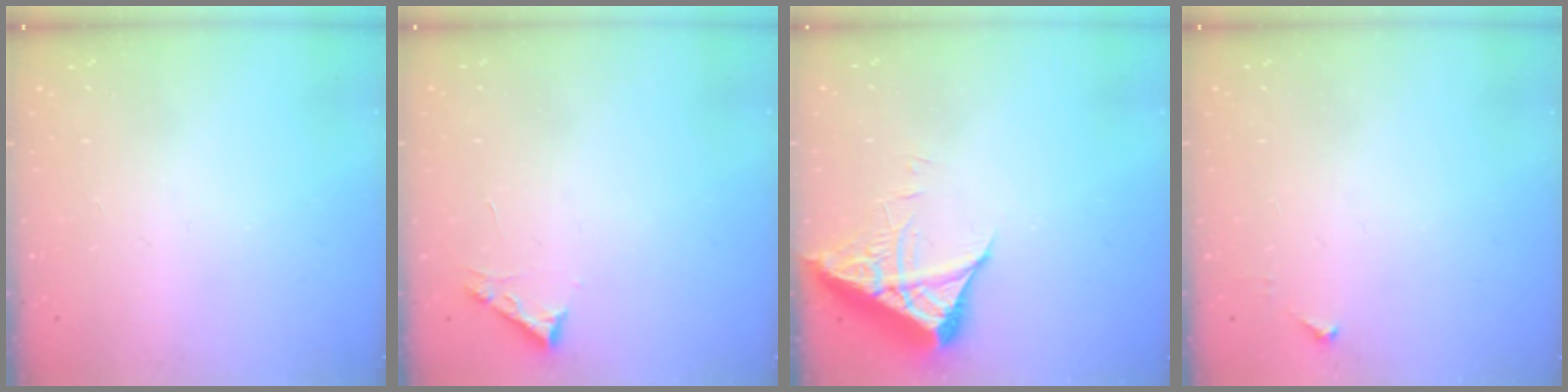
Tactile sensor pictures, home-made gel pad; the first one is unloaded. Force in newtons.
{"total": 2.7, "press": 2.7, "slide": 0.3}
{"total": 6.1, "press": 6.1, "slide": 0.7}
{"total": 3.4, "press": 3.4, "slide": 0.4}